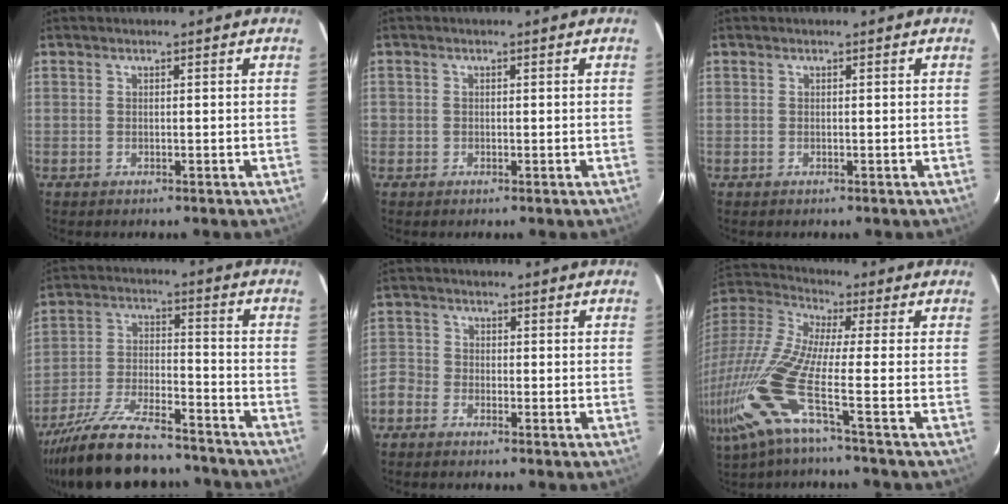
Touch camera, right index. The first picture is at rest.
{"total": 0.9, "force": [-0.2, 0.8, 0.1], "torque": [-0.001, 0.000, -0.005]}
{"total": 0.0}
{"total": 21.2, "force": [-18.0, 5.3, 9.8], "torque": [-0.194, -0.035, -0.287]}
{"total": 4.5, "force": [-2.7, 3.5, 0.9], "torque": [-0.033, 0.011, -0.069]}
{"total": 15.5, "force": [-6.0, 0.6, 14.2], "torque": [-0.291, -0.032, -0.131]}